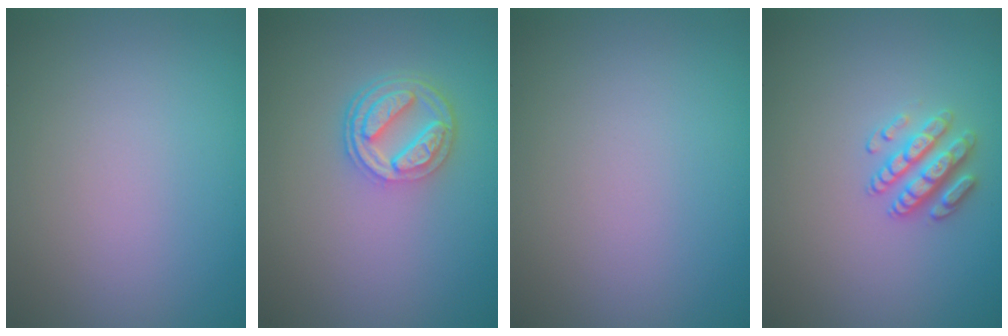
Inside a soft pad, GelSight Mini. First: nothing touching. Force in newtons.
{"total": 4.1, "press": 3.2, "slide": 2.7}
{"total": 0.0}
{"total": 2.6, "press": 2.6, "slide": 0.6}